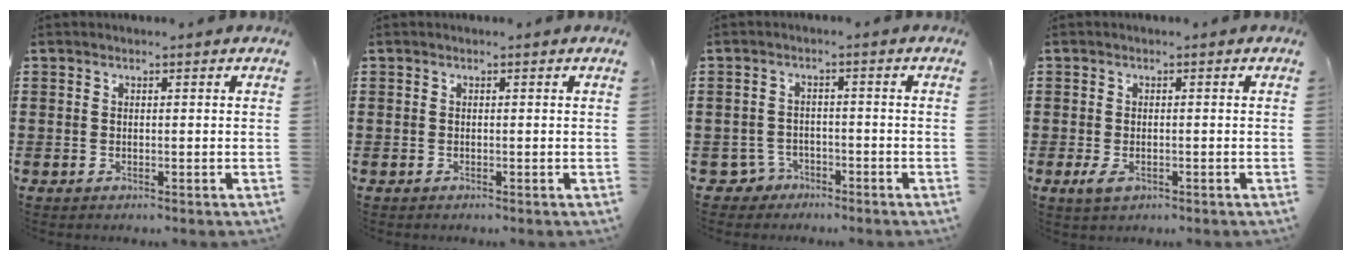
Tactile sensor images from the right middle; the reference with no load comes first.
{"total": 0.0}
{"total": 2.9, "force": [-2.4, 1.6, 0.5], "torque": [-0.033, -0.005, -0.055]}
{"total": 1.8, "force": [-0.7, 0.9, 1.3], "torque": [-0.042, -0.008, -0.017]}